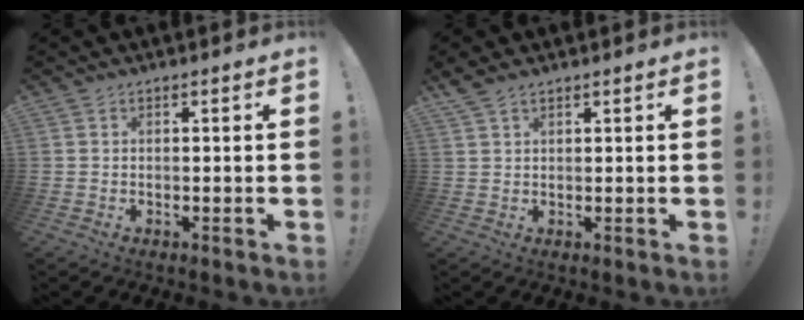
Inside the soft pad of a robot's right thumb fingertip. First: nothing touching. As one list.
[{"total": 2.6, "force": [2.1, 1.0, 1.3], "torque": [-0.028, -0.008, 0.039]}]